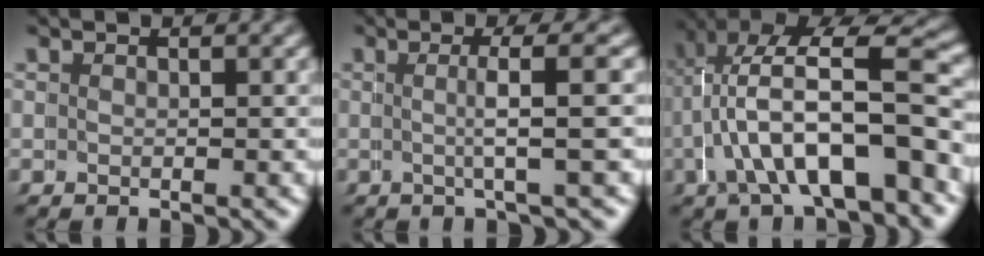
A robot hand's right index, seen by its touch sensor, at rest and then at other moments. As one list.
[{"total": 2.8, "force": [0.3, -1.9, 2.1], "torque": [-0.021, 0.005, 0.008]}, {"total": 7.6, "force": [-1.7, 3.3, 6.6], "torque": [-0.119, -0.013, -0.016]}]